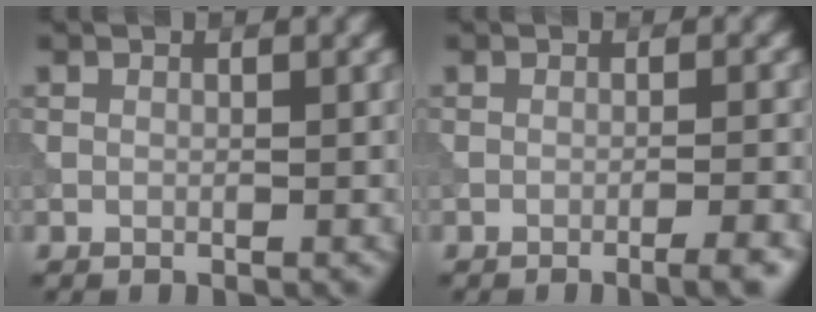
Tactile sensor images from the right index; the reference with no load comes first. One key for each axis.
{"total": 3.4, "fx": -2.1, "fy": 0.7, "fz": 2.6, "tx": -0.029, "ty": 0.017, "tz": -0.036}